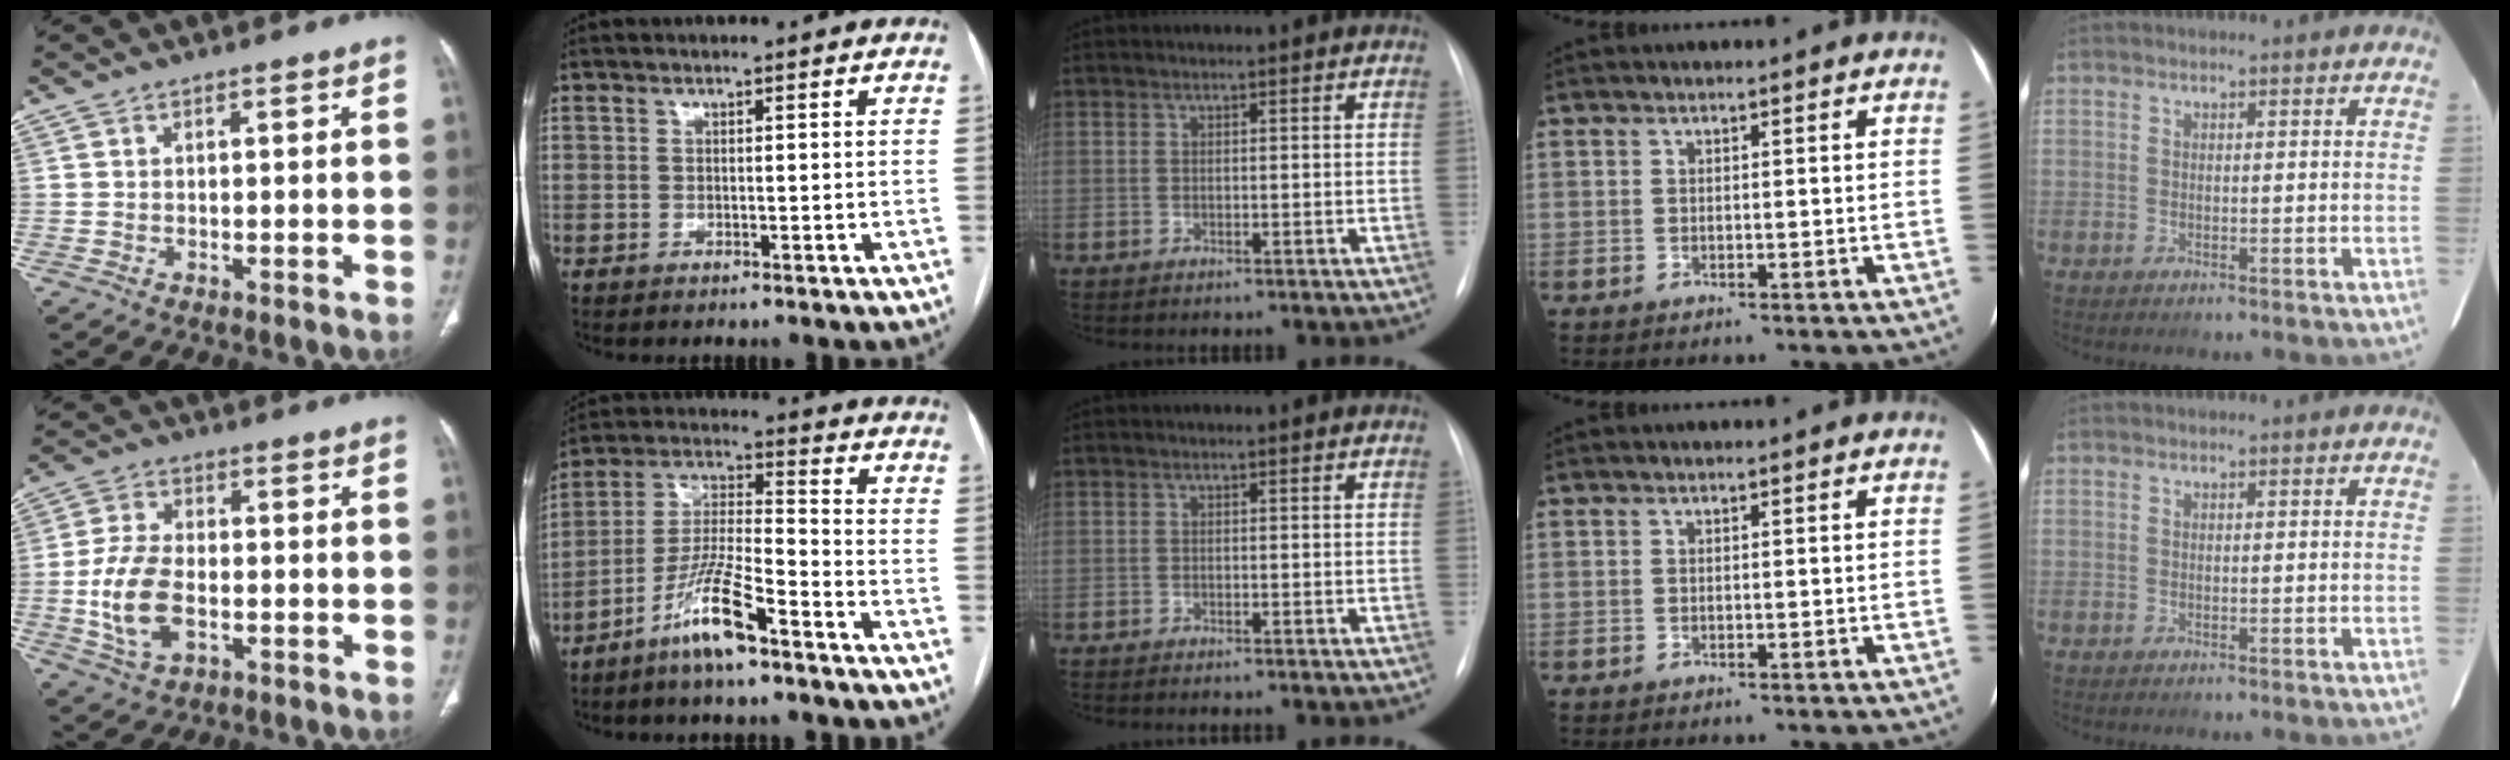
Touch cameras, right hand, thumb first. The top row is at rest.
{"thumb": {"total": 10.7, "force": [-2.2, 6.2, 8.4], "torque": [-0.170, 0.007, -0.038]}, "index": {"total": 10.4, "force": [-7.0, 0.9, 7.7], "torque": [-0.158, -0.011, -0.136]}, "middle": {"total": 2.0, "force": [-1.7, 0.1, 1.1], "torque": [-0.014, -0.003, -0.018]}}